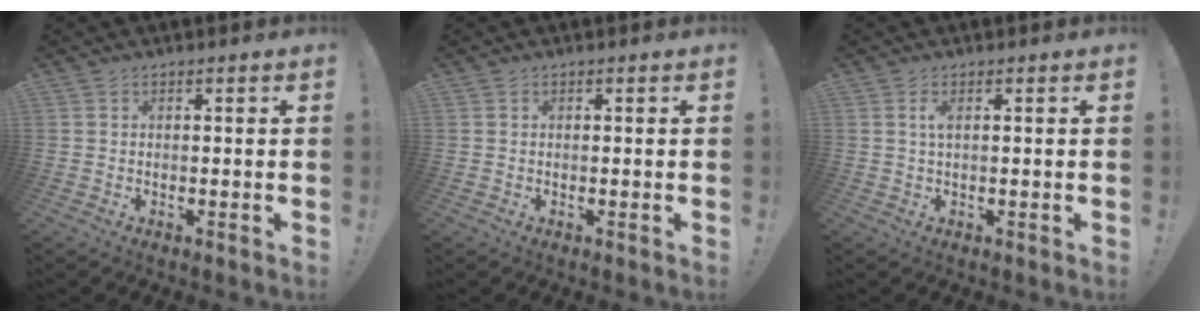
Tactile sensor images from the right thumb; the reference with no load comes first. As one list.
[{"total": 0.0}, {"total": 2.0, "force": [0.5, 0.3, 1.9], "torque": [-0.032, 0.000, 0.004]}]